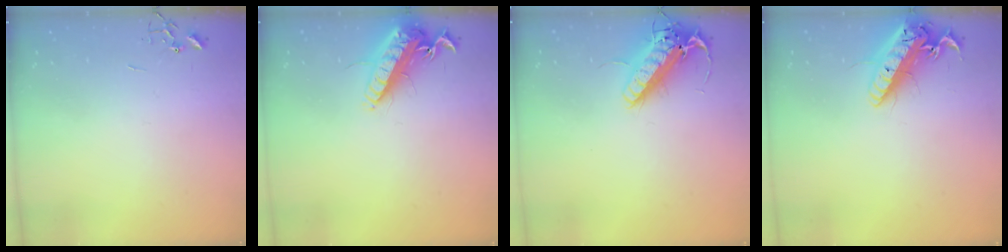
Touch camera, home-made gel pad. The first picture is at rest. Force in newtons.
{"total": 15.8, "press": 15.5, "slide": 3.1}
{"total": 16.2, "press": 15.9, "slide": 3.2}
{"total": 19.7, "press": 19.5, "slide": 2.7}